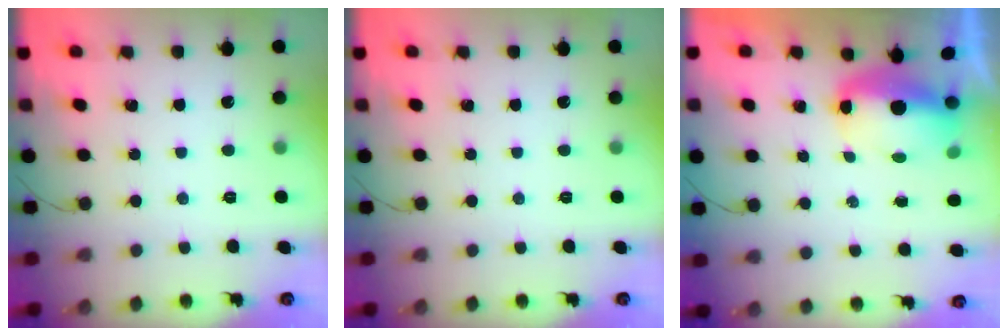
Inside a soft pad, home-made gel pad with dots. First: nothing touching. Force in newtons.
{"total": 0.0}
{"total": 6.4, "press": 6.3, "slide": 1.0}